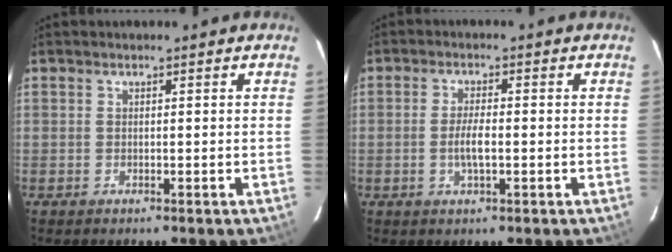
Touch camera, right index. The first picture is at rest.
{"total": 3.6, "force": [-0.8, 1.1, 3.4], "torque": [-0.065, -0.003, -0.013]}